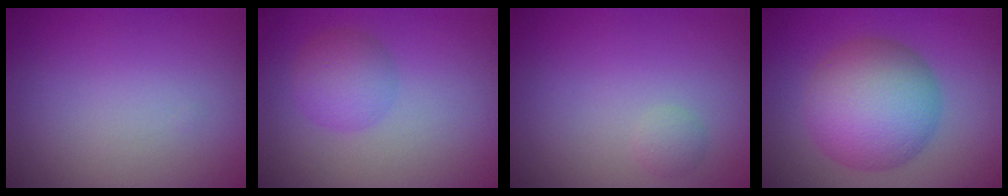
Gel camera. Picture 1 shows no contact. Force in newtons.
{"total": 2.9, "press": 2.9, "slide": 0.1}
{"total": 0.8, "press": 0.8, "slide": 0.0}
{"total": 8.5, "press": 8.5, "slide": 0.3}